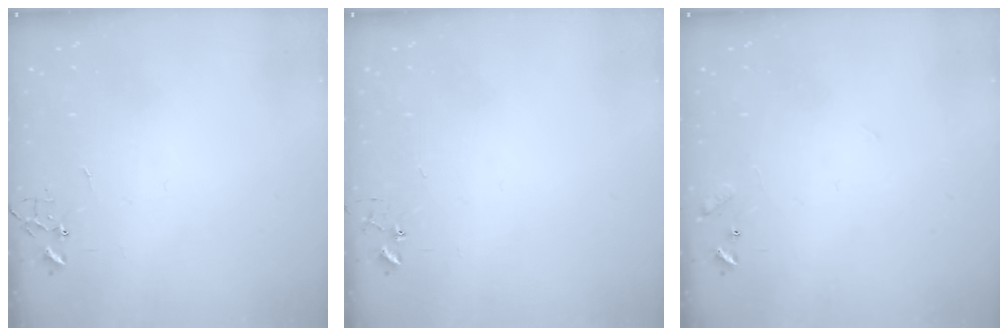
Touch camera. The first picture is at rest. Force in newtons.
{"total": 3.5, "press": 3.4, "slide": 0.4}
{"total": 8.4, "press": 8.4, "slide": 0.5}